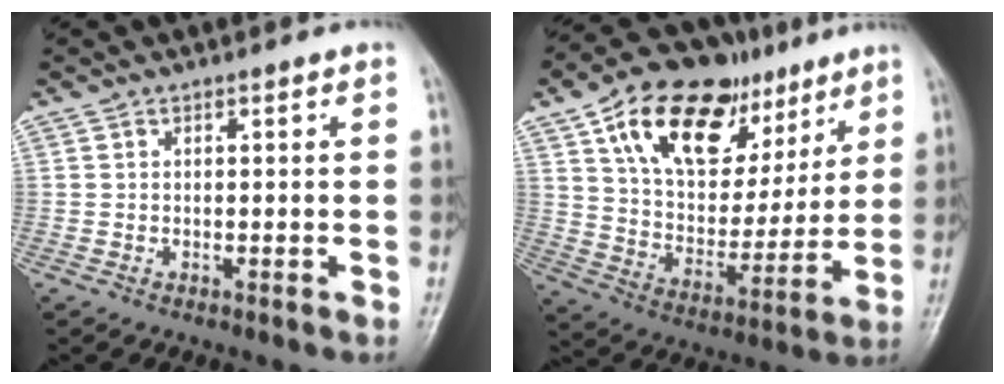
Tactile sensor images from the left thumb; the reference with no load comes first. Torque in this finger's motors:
{"motor_torque": [0.31, 0.45, 1.67, -1.10, 0.37]}